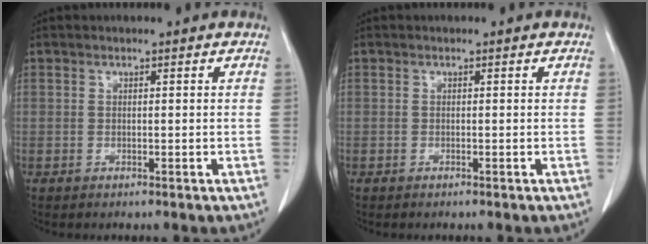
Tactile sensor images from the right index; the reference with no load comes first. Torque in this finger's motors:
{"motor_torque": [0.02, -0.01, 0.00, 0.01]}